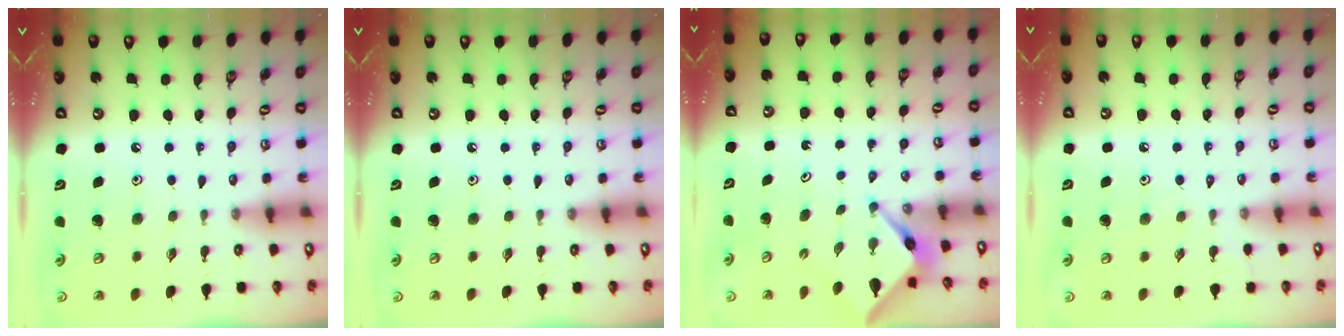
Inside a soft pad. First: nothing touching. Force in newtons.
{"total": 0.0}
{"total": 3.3, "press": 3.3, "slide": 0.3}
{"total": 2.4, "press": 2.4, "slide": 0.4}